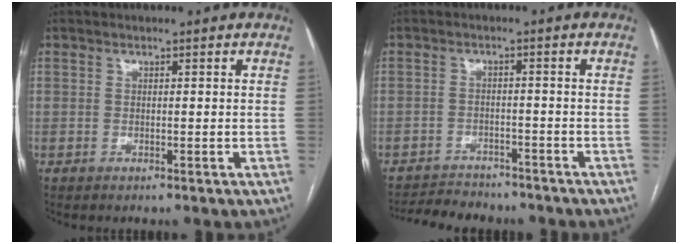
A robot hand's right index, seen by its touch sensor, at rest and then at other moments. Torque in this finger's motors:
{"motor_torque": [0.08, -0.22, 0.17, 0.02]}